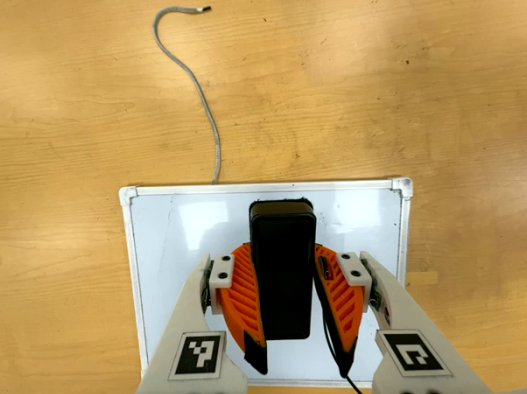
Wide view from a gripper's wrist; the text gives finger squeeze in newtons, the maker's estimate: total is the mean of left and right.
{"total": 6.3, "left": 6.0, "right": 6.7}